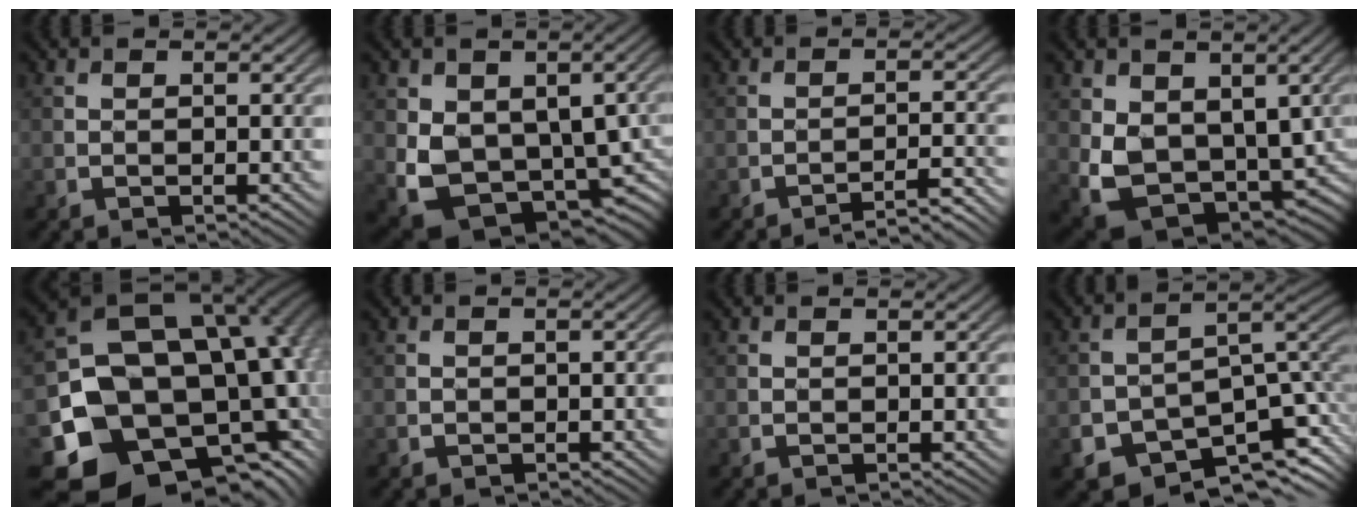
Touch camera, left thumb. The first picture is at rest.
{"total": 12.2, "force": [-0.7, 8.4, 8.7], "torque": [-0.172, -0.046, 0.000]}
{"total": 4.1, "force": [-3.4, 0.3, 2.3], "torque": [-0.030, 0.015, -0.060]}
{"total": 10.1, "force": [0.2, 7.3, 6.9], "torque": [-0.147, -0.046, 0.016]}
{"total": 19.8, "force": [-4.5, 15.0, 12.1], "torque": [-0.215, -0.061, -0.025]}
{"total": 0.8, "force": [-0.4, 0.7, 0.2], "torque": [-0.001, -0.002, -0.008]}
{"total": 0.0}
{"total": 11.7, "force": [-7.4, 7.0, 5.8], "torque": [-0.102, -0.042, -0.098]}